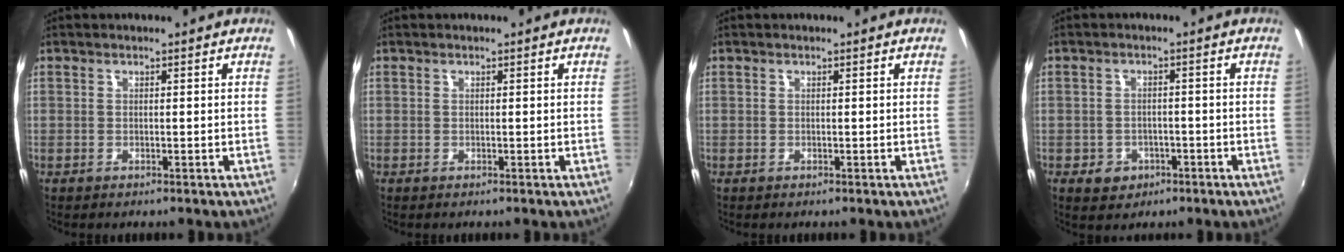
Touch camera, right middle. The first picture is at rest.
{"total": 0.0}
{"total": 0.0}
{"total": 4.8, "force": [-2.3, 4.0, 1.5], "torque": [-0.046, 0.003, -0.028]}